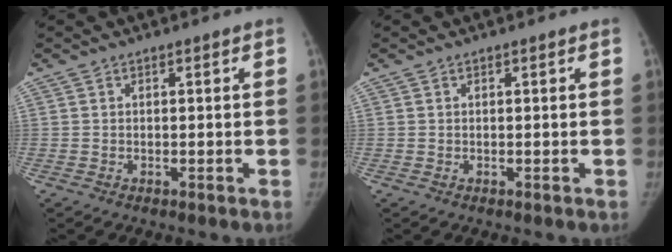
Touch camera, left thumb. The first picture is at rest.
{"total": 0.0}